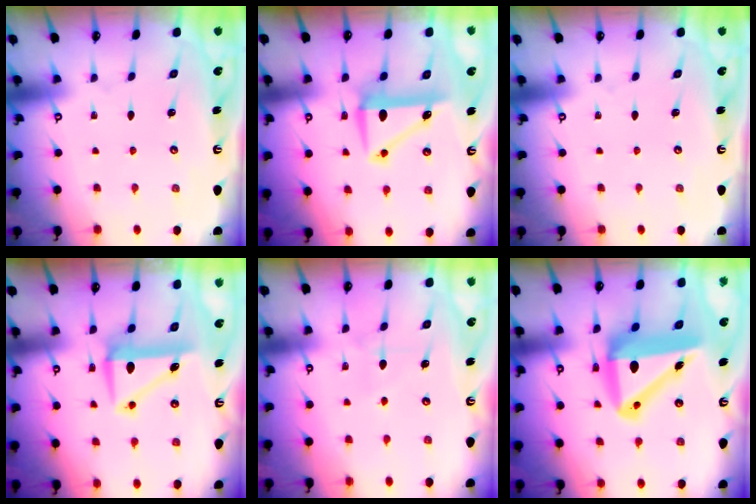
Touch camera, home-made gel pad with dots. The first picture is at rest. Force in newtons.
{"total": 8.4, "press": 8.0, "slide": 2.5}
{"total": 0.0}
{"total": 9.1, "press": 8.9, "slide": 1.9}
{"total": 5.5, "press": 5.5, "slide": 0.3}
{"total": 14.6, "press": 14.1, "slide": 3.5}